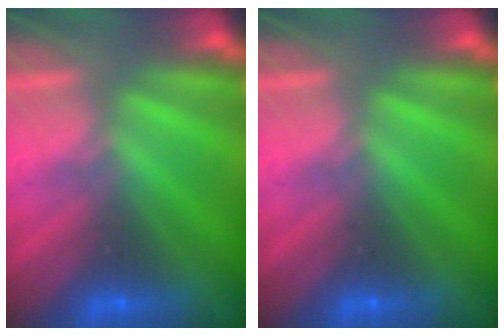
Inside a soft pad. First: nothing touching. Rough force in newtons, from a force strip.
{"total": 0.0}